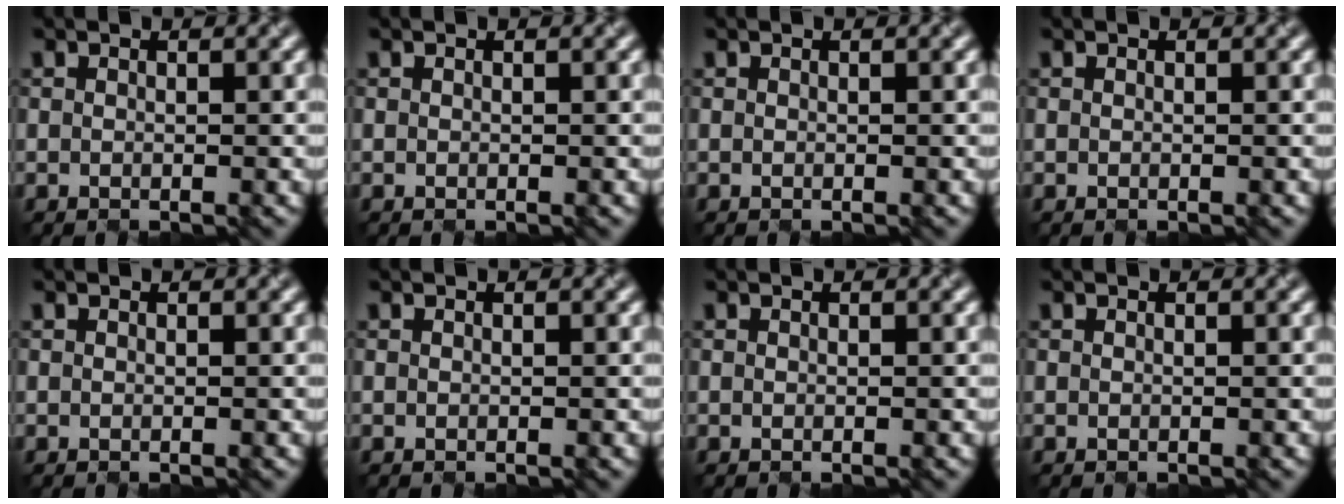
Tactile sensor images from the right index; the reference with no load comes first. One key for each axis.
{"total": 0.0}
{"total": 0.0}
{"total": 0.0}
{"total": 0.0}
{"total": 0.0}
{"total": 0.0}
{"total": 0.0}